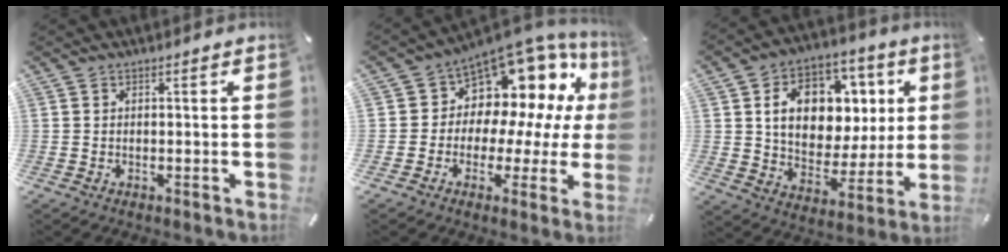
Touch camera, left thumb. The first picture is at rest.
{"total": 11.1, "force": [6.1, 8.2, 4.4], "torque": [-0.076, -0.071, 0.112]}
{"total": 15.8, "force": [4.9, 12.3, 8.7], "torque": [-0.129, -0.018, 0.095]}